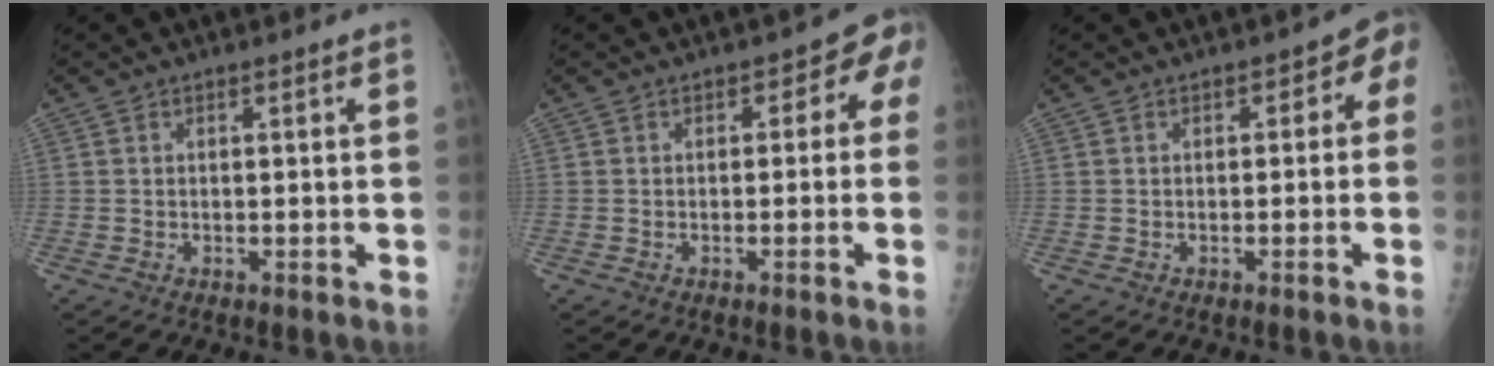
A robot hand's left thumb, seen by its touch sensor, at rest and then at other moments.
{"total": 3.6, "force": [-0.4, 2.8, 2.3], "torque": [0.009, 0.016, -0.016]}
{"total": 3.1, "force": [-0.7, 2.3, 1.9], "torque": [0.006, 0.019, -0.017]}